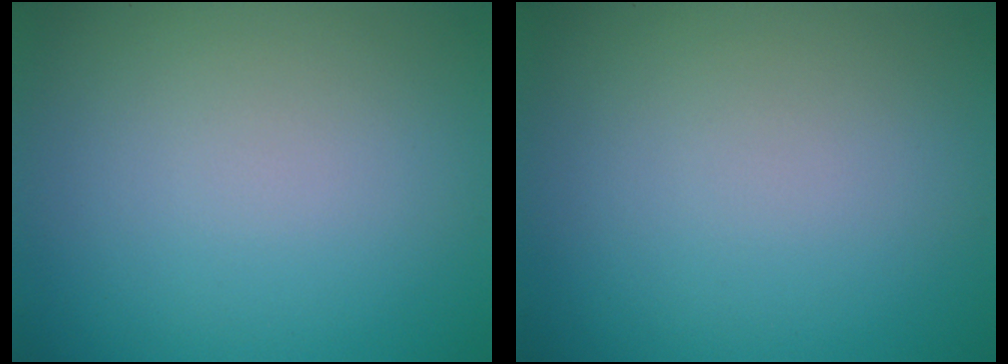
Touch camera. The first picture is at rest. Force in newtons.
{"total": 0.0}